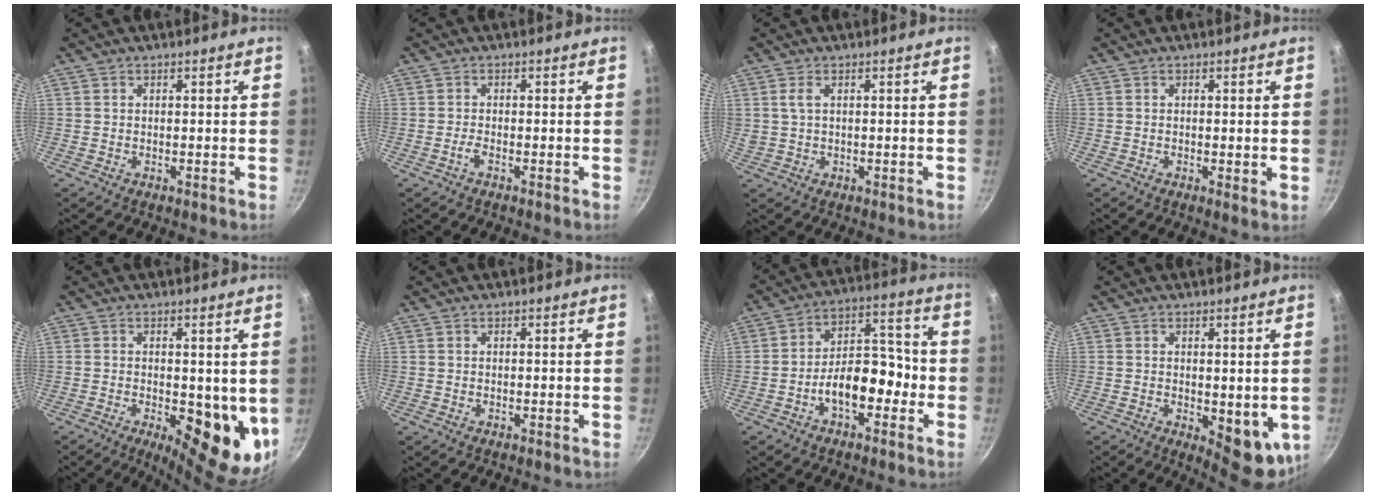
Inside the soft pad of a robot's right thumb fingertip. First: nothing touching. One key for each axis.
{"total": 1.3, "fx": -0.8, "fy": 0.2, "fz": 1.0, "tx": -0.027, "ty": 0.006, "tz": -0.021}
{"total": 2.3, "fx": 0.7, "fy": 1.2, "fz": 1.9, "tx": -0.036, "ty": 0.001, "tz": 0.017}
{"total": 1.3, "fx": 0.0, "fy": 0.4, "fz": 1.2, "tx": -0.020, "ty": -0.005, "tz": -0.002}
{"total": 12.2, "fx": -1.7, "fy": 5.2, "fz": 10.9, "tx": -0.115, "ty": -0.020, "tz": -0.013}
{"total": 0.0}
{"total": 11.5, "fx": -4.3, "fy": 6.4, "fz": 8.4, "tx": -0.091, "ty": 0.066, "tz": -0.075}
{"total": 8.7, "fx": -0.5, "fy": 3.9, "fz": 7.7, "tx": -0.072, "ty": -0.012, "tz": 0.004}